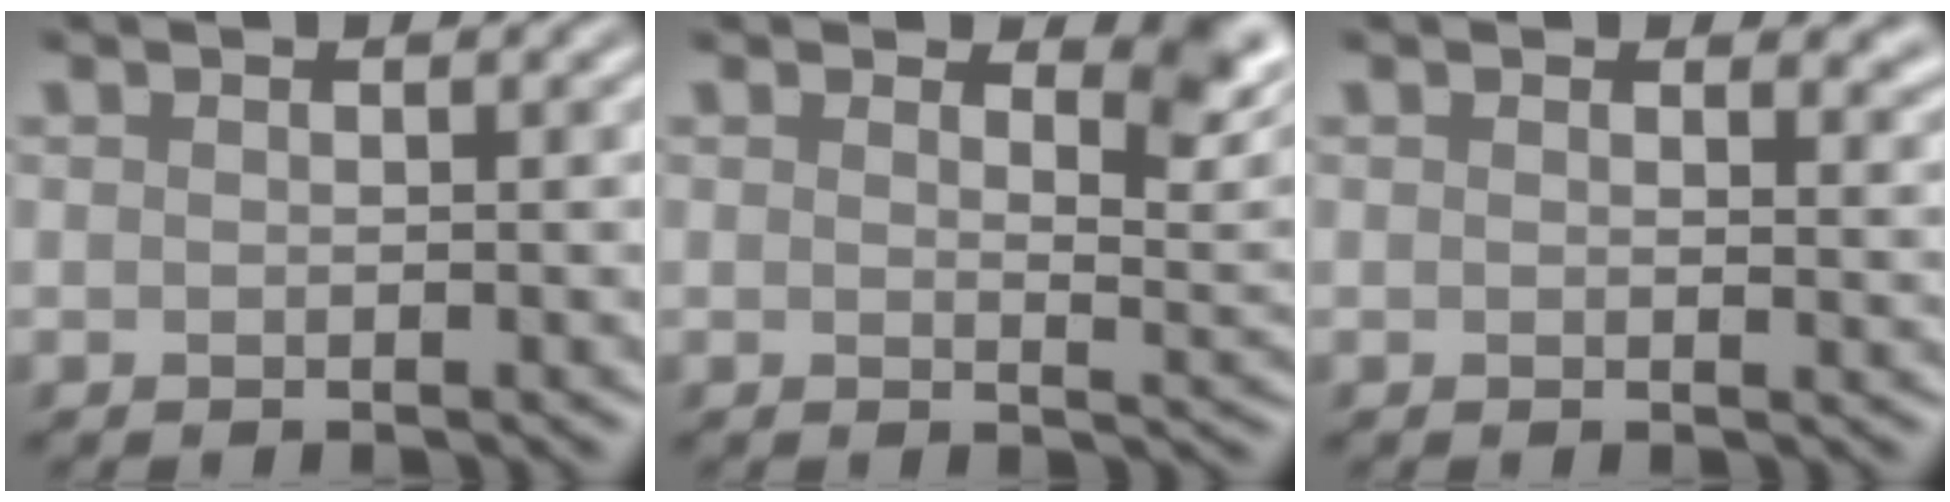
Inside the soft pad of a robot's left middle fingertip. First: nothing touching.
{"total": 3.5, "force": [2.3, 1.3, 2.2], "torque": [-0.028, -0.005, 0.027]}
{"total": 1.6, "force": [1.3, 0.7, 0.7], "torque": [-0.008, -0.006, 0.017]}